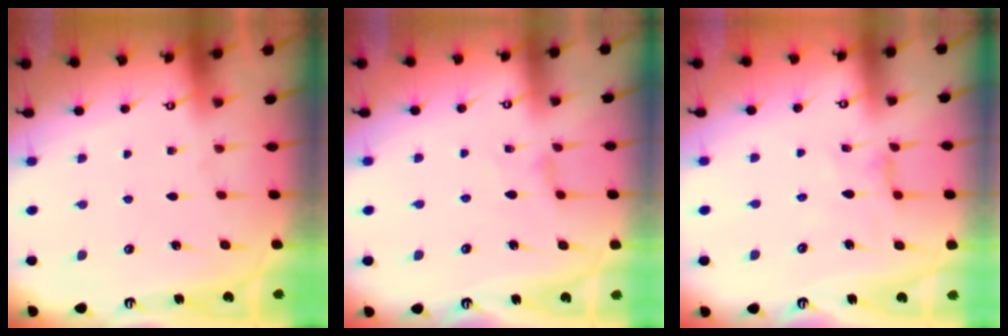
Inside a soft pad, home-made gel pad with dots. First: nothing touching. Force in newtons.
{"total": 1.4, "press": 1.3, "slide": 0.5}
{"total": 1.7, "press": 1.7, "slide": 0.4}